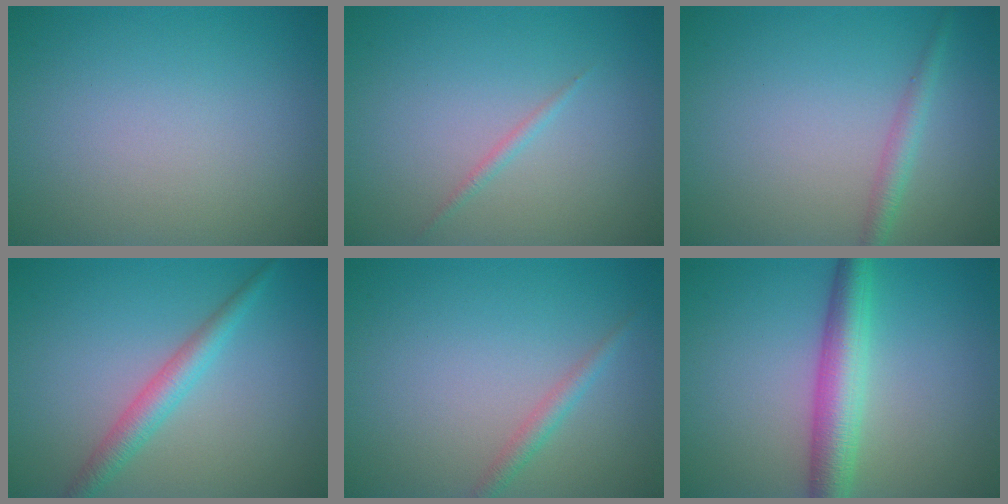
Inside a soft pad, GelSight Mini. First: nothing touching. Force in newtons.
{"total": 0.7, "press": 0.7, "slide": 0.0}
{"total": 1.7, "press": 1.7, "slide": 0.1}
{"total": 2.8, "press": 2.8, "slide": 0.1}
{"total": 1.4, "press": 1.4, "slide": 0.1}
{"total": 5.0, "press": 5.0, "slide": 0.1}